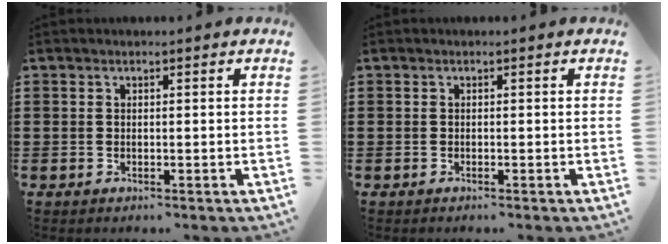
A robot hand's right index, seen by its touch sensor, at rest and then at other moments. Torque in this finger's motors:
{"motor_torque": [1.05, 1.09, 0.09, 0.01]}